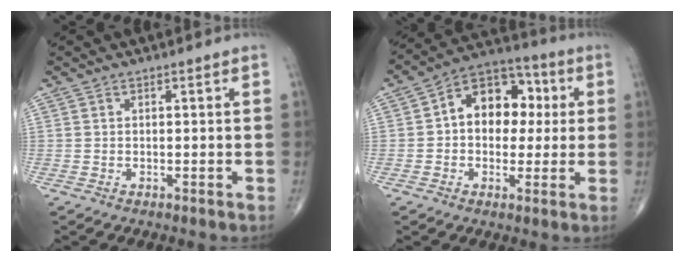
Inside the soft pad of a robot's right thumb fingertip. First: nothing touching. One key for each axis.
{"total": 13.3, "fx": 1.9, "fy": 9.5, "fz": 9.1, "tx": -0.091, "ty": 0.025, "tz": 0.016}